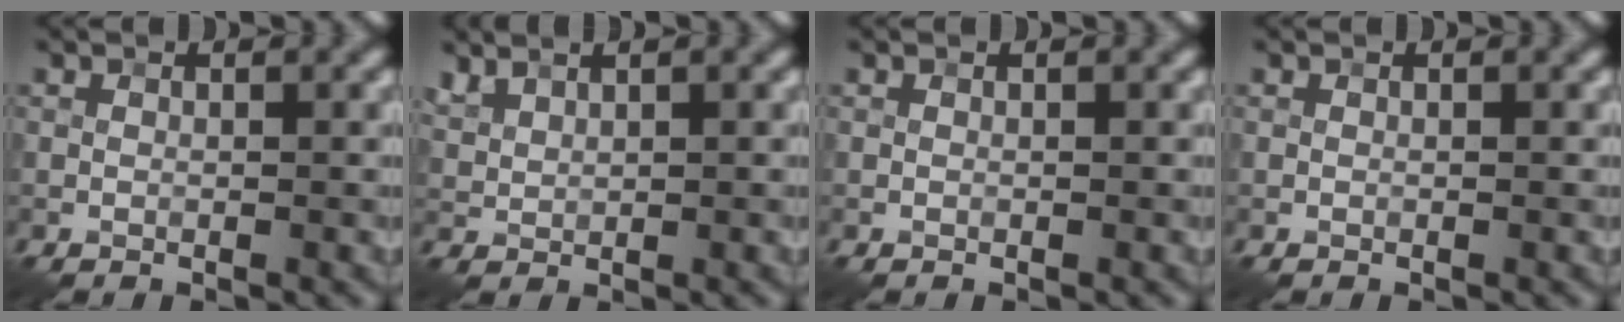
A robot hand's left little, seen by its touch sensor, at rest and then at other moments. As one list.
[{"total": 1.4, "force": [1.2, 0.5, 0.5], "torque": [-0.015, 0.003, 0.032]}, {"total": 0.0}, {"total": 0.0}]